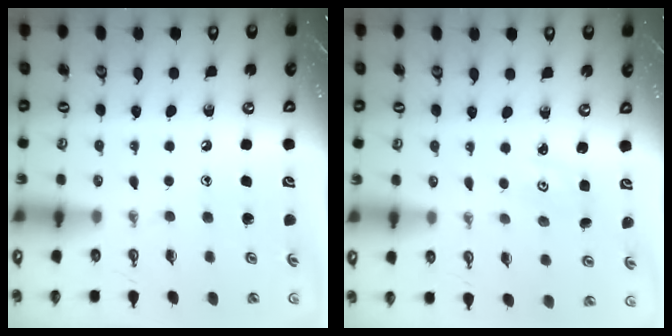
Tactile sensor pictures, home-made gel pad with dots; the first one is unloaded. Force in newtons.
{"total": 1.0, "press": 0.9, "slide": 0.2}